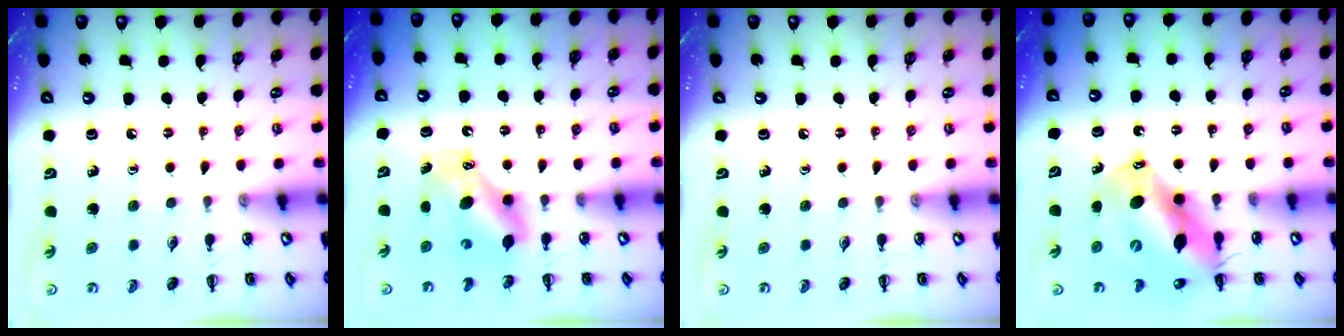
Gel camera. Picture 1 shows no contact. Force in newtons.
{"total": 8.4, "press": 8.3, "slide": 1.4}
{"total": 0.0}
{"total": 14.4, "press": 13.8, "slide": 4.2}